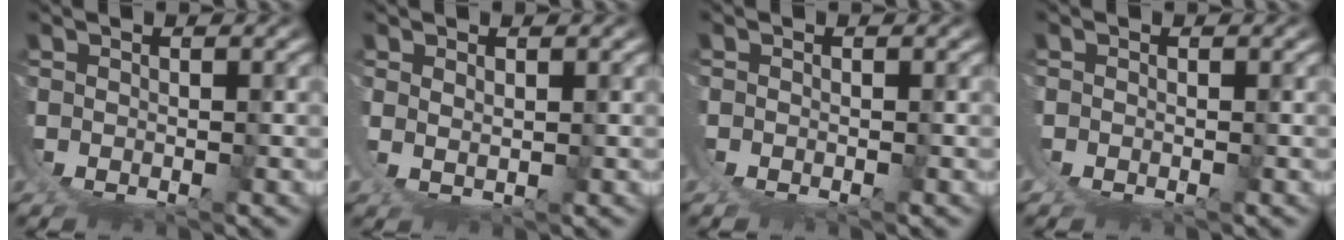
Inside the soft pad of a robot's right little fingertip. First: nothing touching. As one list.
[{"total": 2.0, "force": [1.7, -0.4, 0.9], "torque": [-0.025, -0.004, 0.035]}, {"total": 0.0}, {"total": 0.5, "force": [0.0, 0.5, 0.2], "torque": [-0.007, -0.002, -0.001]}]